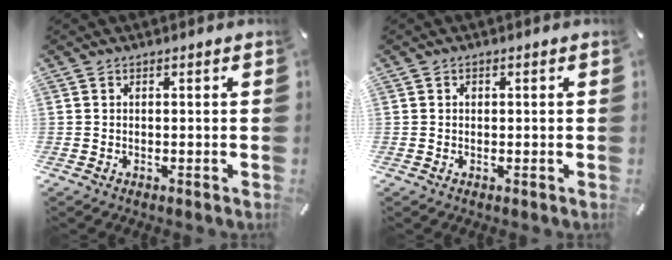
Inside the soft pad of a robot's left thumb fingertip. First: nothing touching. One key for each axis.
{"total": 0.7, "fx": 0.1, "fy": 0.6, "fz": 0.3, "tx": -0.007, "ty": 0.002, "tz": 0.001}